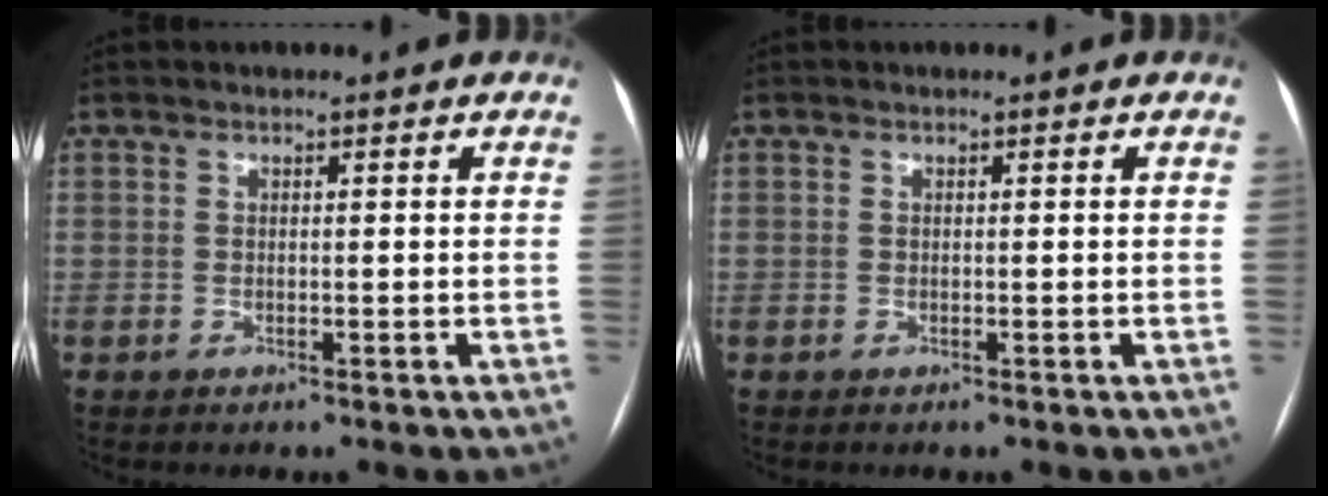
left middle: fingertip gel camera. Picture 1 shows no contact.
{"total": 0.0}